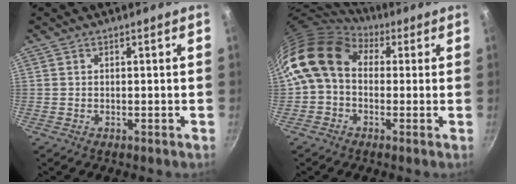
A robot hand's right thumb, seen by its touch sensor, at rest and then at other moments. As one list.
[{"total": 12.2, "force": [2.3, 9.2, 7.6], "torque": [-0.124, 0.016, 0.017]}]